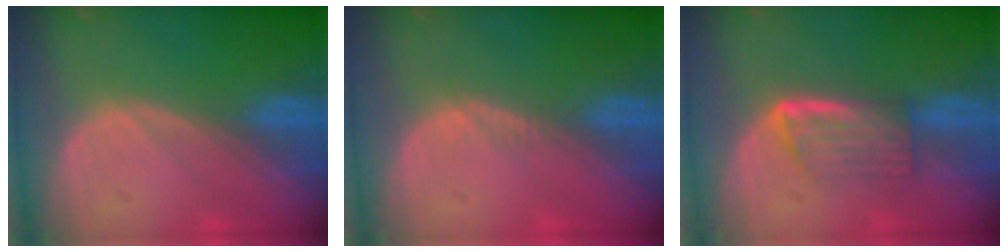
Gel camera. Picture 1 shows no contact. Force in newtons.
{"total": 0.7, "press": 0.6, "slide": 0.4}
{"total": 5.9, "press": 5.0, "slide": 3.1}